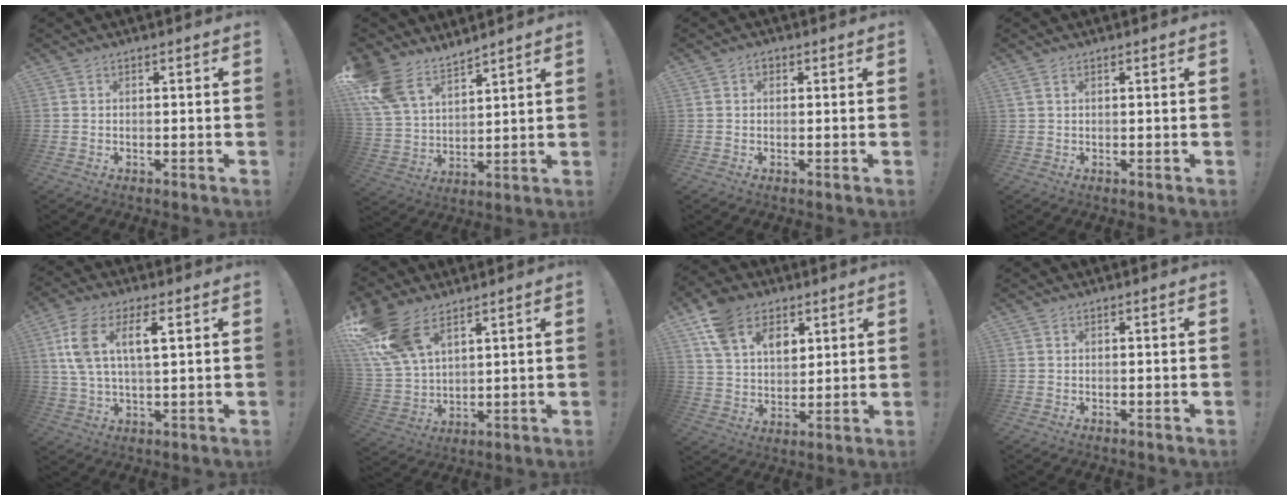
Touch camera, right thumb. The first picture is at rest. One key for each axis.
{"total": 13.2, "fx": 10.5, "fy": 6.6, "fz": 4.6, "tx": -0.099, "ty": -0.069, "tz": 0.204}
{"total": 1.2, "fx": 0.3, "fy": 1.0, "fz": 0.6, "tx": -0.008, "ty": 0.002, "tz": 0.004}
{"total": 1.5, "fx": 0.8, "fy": 0.4, "fz": 1.1, "tx": -0.024, "ty": 0.001, "tz": 0.015}
{"total": 10.9, "fx": 3.8, "fy": 4.7, "fz": 9.1, "tx": -0.179, "ty": -0.001, "tz": 0.066}
{"total": 16.3, "fx": 10.1, "fy": 8.9, "fz": 9.2, "tx": -0.173, "ty": -0.050, "tz": 0.195}
{"total": 15.0, "fx": 8.3, "fy": 10.0, "fz": 7.5, "tx": -0.131, "ty": -0.035, "tz": 0.160}
{"total": 0.0}